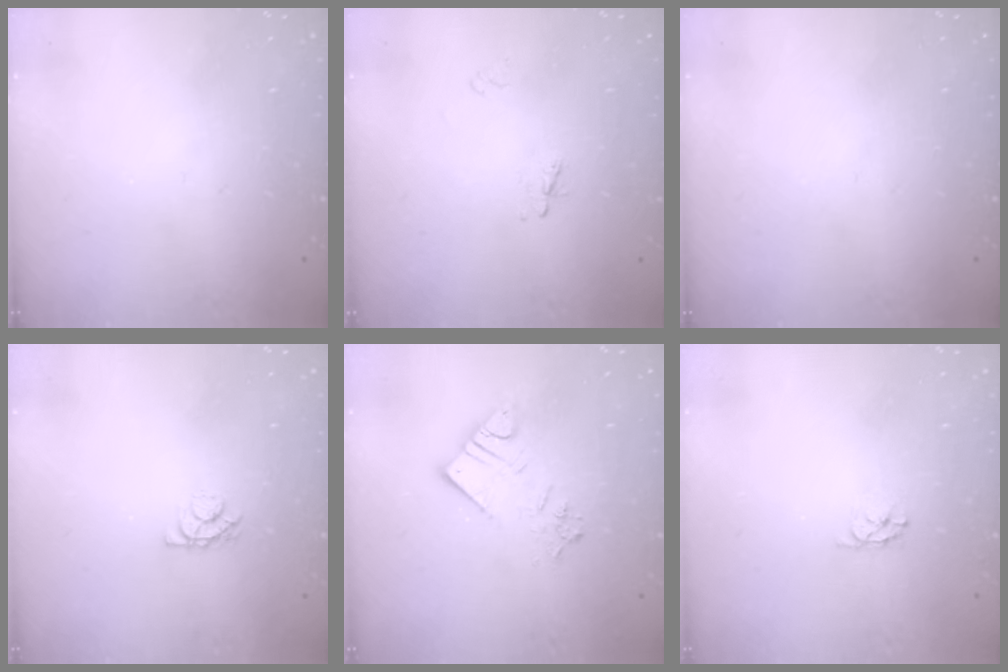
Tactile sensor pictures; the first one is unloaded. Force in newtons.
{"total": 2.3, "press": 2.3, "slide": 0.3}
{"total": 0.0}
{"total": 4.2, "press": 4.2, "slide": 0.5}
{"total": 8.6, "press": 8.6, "slide": 0.5}
{"total": 2.9, "press": 2.9, "slide": 0.3}